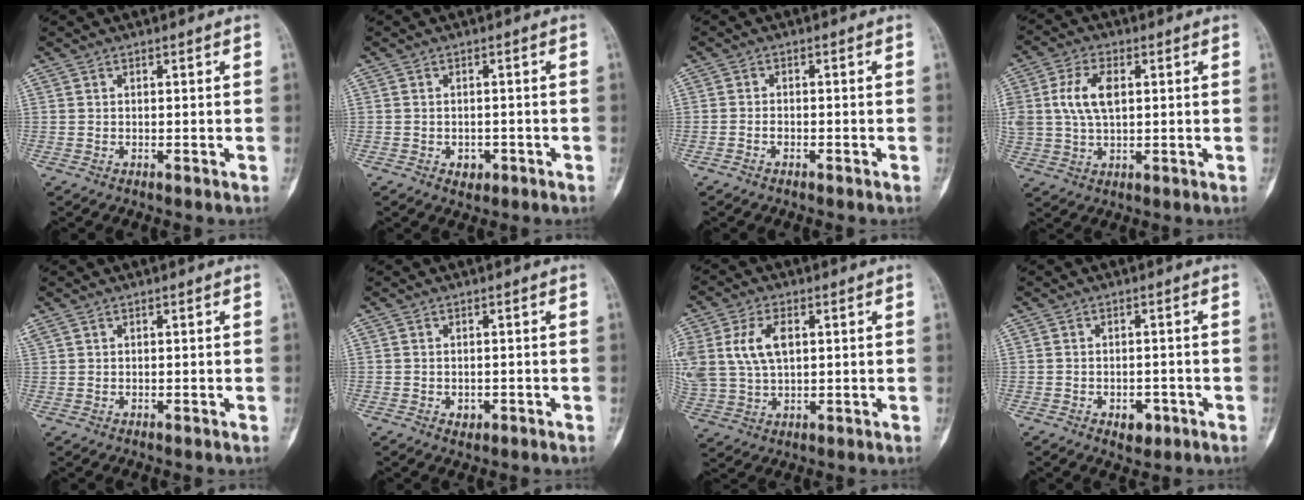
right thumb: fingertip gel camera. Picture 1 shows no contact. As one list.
[{"total": 2.6, "force": [-1.1, 1.9, 1.5], "torque": [-0.005, 0.004, -0.009]}, {"total": 1.0, "force": [-0.7, 0.5, 0.5], "torque": [-0.009, 0.007, -0.014]}, {"total": 8.6, "force": [1.7, 4.9, 6.9], "torque": [-0.141, 0.005, 0.035]}, {"total": 0.8, "force": [0.6, 0.4, 0.4], "torque": [-0.014, 0.016, 0.018]}, {"total": 1.3, "force": [-0.6, 0.9, 0.8], "torque": [-0.006, 0.003, -0.006]}, {"total": 12.1, "force": [3.0, 7.4, 9.1], "torque": [-0.201, 0.003, 0.066]}, {"total": 3.3, "force": [-1.5, 2.0, 2.0], "torque": [-0.014, 0.007, -0.015]}]